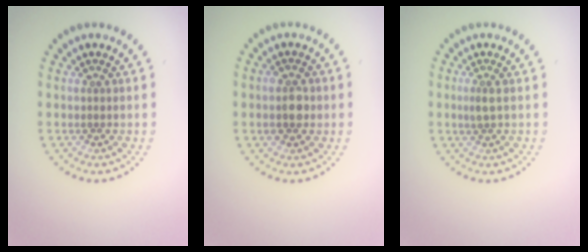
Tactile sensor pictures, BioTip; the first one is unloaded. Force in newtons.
{"total": 2.5, "press": 2.4, "slide": 0.3}
{"total": 1.1, "press": 0.9, "slide": 0.6}